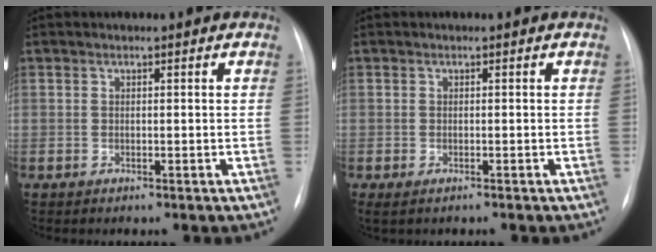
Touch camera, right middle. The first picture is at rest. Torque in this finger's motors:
{"motor_torque": [0.58, -0.61, 0.09, 0.02]}